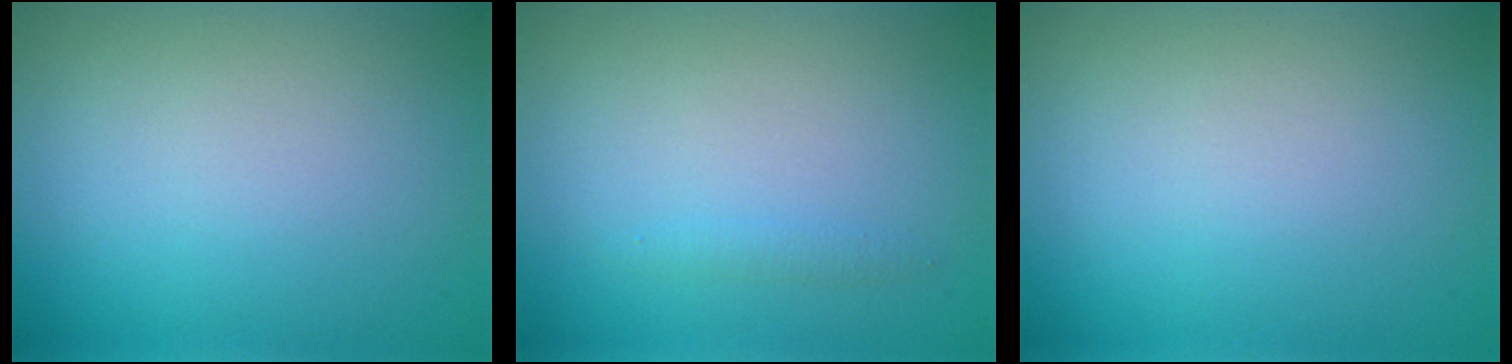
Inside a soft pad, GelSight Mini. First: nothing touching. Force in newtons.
{"total": 0.7, "press": 0.7, "slide": 0.0}
{"total": 0.0}